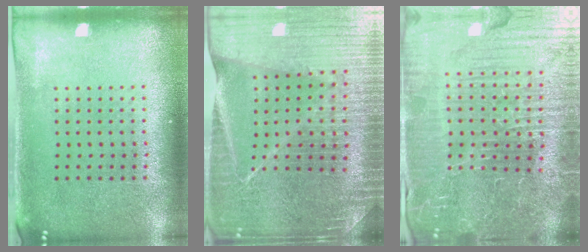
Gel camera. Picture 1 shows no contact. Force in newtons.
{"total": 4.7, "press": 4.4, "slide": 1.7}
{"total": 5.9, "press": 5.6, "slide": 1.9}